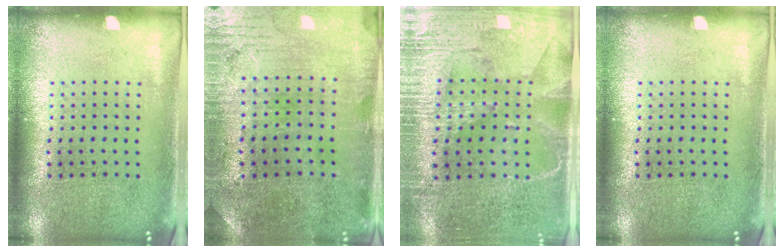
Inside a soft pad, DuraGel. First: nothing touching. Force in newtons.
{"total": 0.7, "press": 0.5, "slide": 0.5}
{"total": 3.0, "press": 2.8, "slide": 1.2}
{"total": 0.0}